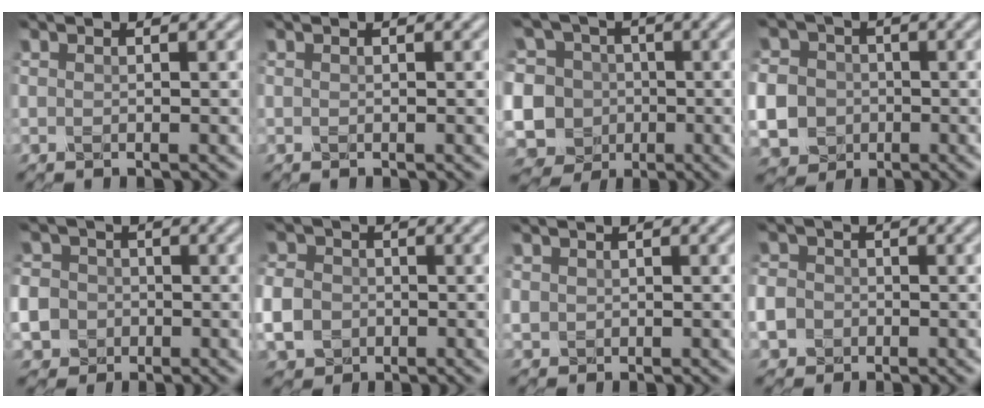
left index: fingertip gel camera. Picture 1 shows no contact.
{"total": 0.0}
{"total": 16.6, "force": [-2.8, 15.7, 4.7], "torque": [-0.150, -0.003, -0.078]}
{"total": 9.7, "force": [-2.3, 8.8, 3.2], "torque": [-0.088, -0.019, -0.075]}
{"total": 11.2, "force": [-3.8, 10.0, 3.2], "torque": [-0.093, -0.017, -0.104]}
{"total": 4.4, "force": [-1.2, 3.8, 2.0], "torque": [-0.050, -0.007, -0.032]}
{"total": 0.9, "force": [0.2, 0.9, 0.2], "torque": [-0.002, -0.002, 0.004]}
{"total": 6.2, "force": [-2.4, 5.4, 2.0], "torque": [-0.056, -0.016, -0.069]}